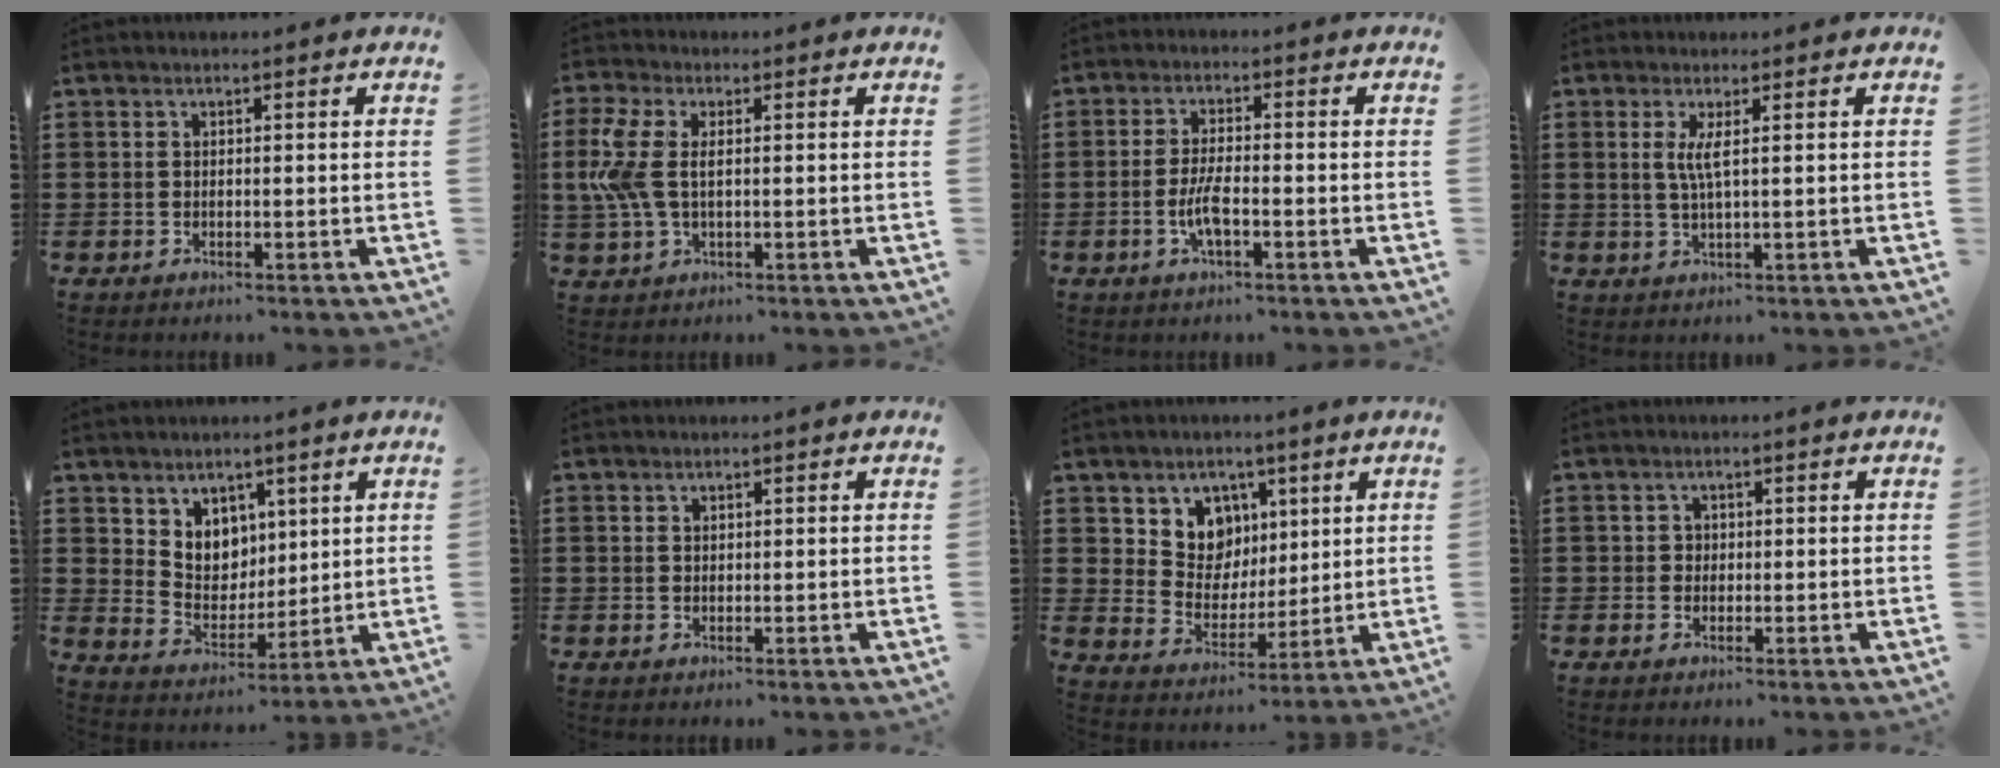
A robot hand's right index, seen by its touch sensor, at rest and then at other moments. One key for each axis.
{"total": 6.5, "fx": 0.9, "fy": 3.3, "fz": 5.6, "tx": -0.154, "ty": -0.007, "tz": 0.004}
{"total": 4.3, "fx": -1.3, "fy": 1.1, "fz": 3.9, "tx": -0.088, "ty": -0.004, "tz": -0.030}
{"total": 3.0, "fx": 0.6, "fy": -0.1, "fz": 3.0, "tx": -0.062, "ty": -0.006, "tz": 0.009}
{"total": 6.3, "fx": 4.1, "fy": 4.8, "fz": 0.4, "tx": -0.033, "ty": -0.015, "tz": 0.079}
{"total": 0.6, "fx": 0.5, "fy": 0.4, "fz": 0.1, "tx": -0.004, "ty": 0.001, "tz": 0.010}
{"total": 7.5, "fx": 4.1, "fy": 6.2, "fz": 1.0, "tx": -0.057, "ty": -0.018, "tz": 0.077}
{"total": 1.1, "fx": 0.1, "fy": 1.1, "fz": 0.3, "tx": -0.009, "ty": 0.003, "tz": 0.002}